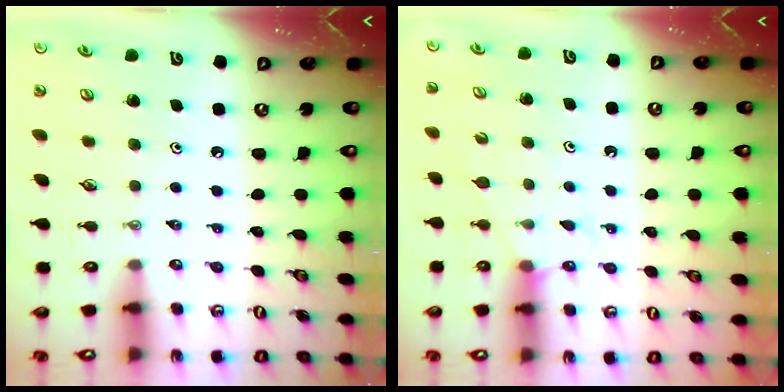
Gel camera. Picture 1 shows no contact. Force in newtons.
{"total": 5.9, "press": 5.8, "slide": 0.6}